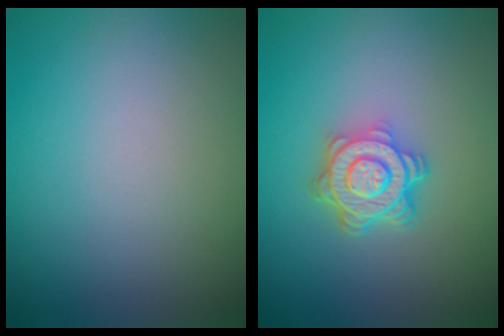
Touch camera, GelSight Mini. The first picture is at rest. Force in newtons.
{"total": 4.8, "press": 3.7, "slide": 3.1}